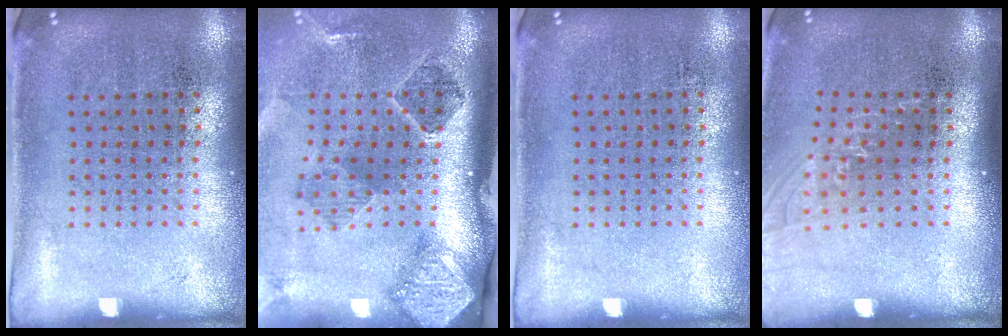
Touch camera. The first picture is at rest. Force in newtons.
{"total": 2.8, "press": 1.9, "slide": 2.2}
{"total": 0.0}
{"total": 1.1, "press": 0.9, "slide": 0.6}